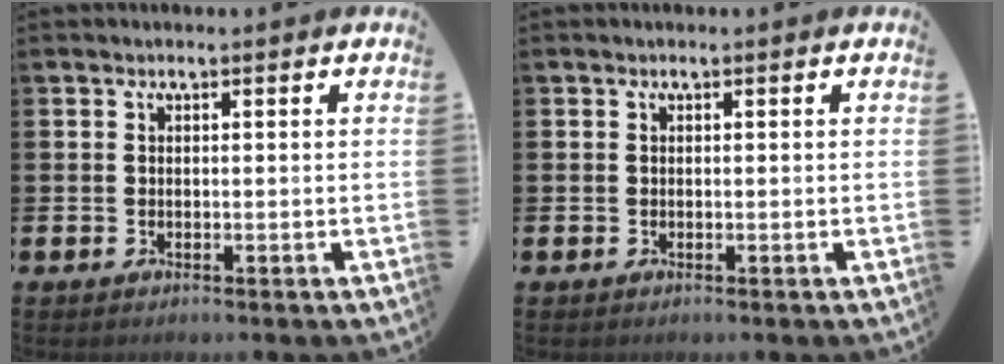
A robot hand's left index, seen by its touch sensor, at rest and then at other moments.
{"total": 0.0}